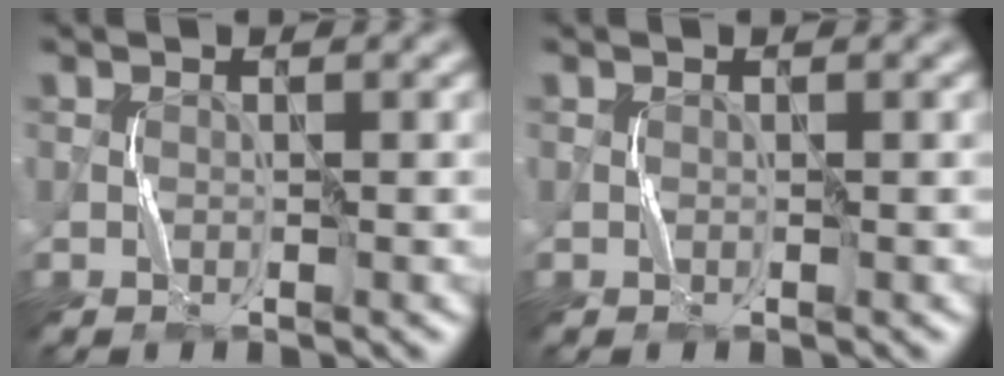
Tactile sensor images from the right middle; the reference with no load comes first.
{"total": 0.0}